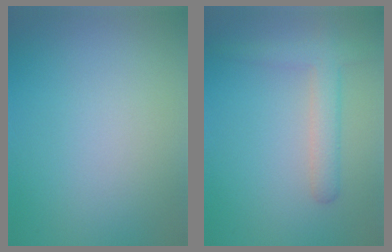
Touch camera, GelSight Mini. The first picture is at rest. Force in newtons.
{"total": 3.0, "press": 3.0, "slide": 0.2}